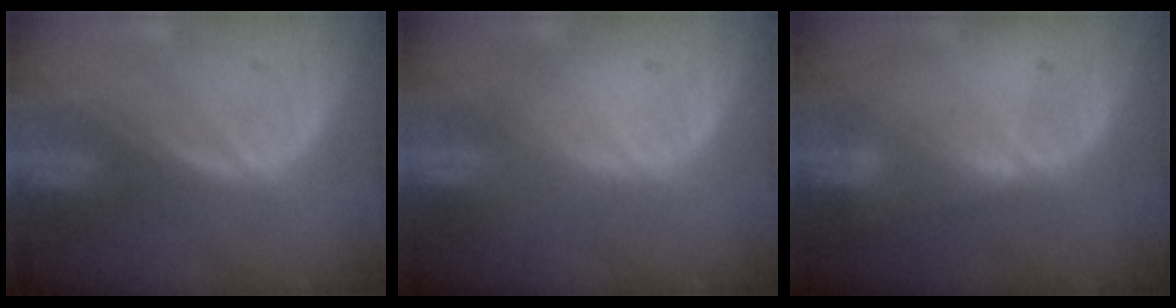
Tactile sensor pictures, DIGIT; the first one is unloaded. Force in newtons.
{"total": 0.0}
{"total": 1.4, "press": 1.1, "slide": 0.8}